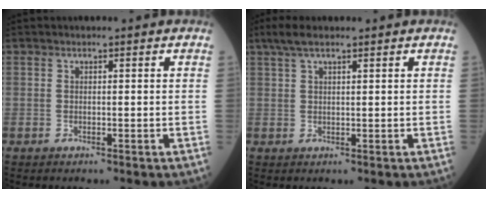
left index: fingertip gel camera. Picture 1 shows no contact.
{"total": 3.4, "force": [2.4, 0.6, 2.4], "torque": [-0.055, 0.014, 0.049]}